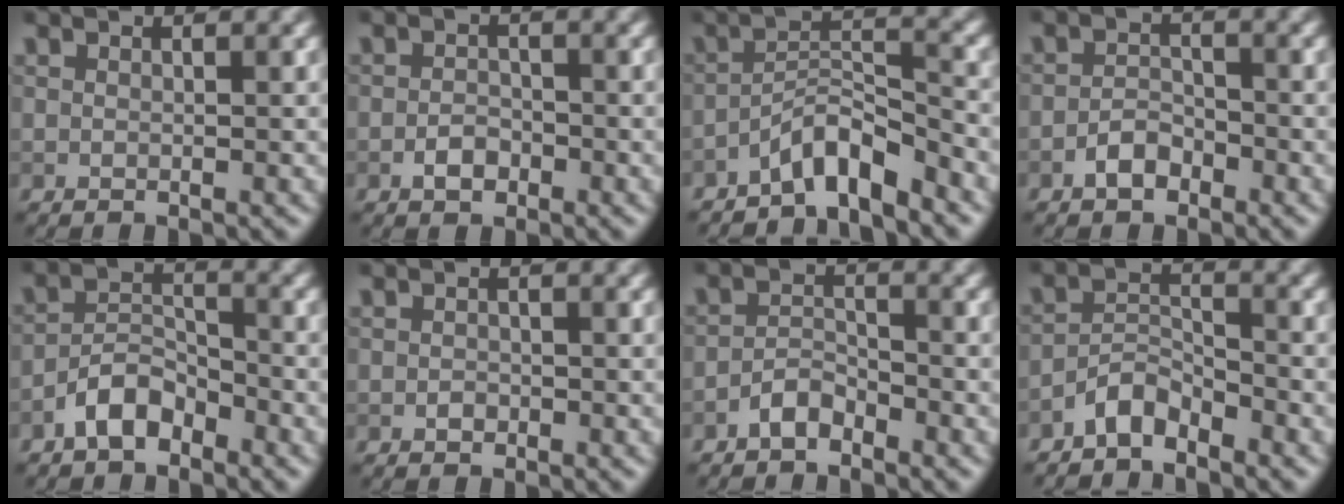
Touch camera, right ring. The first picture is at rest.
{"total": 1.7, "force": [-0.9, 1.0, 1.1], "torque": [-0.017, 0.002, -0.019]}
{"total": 4.7, "force": [-3.6, 0.8, 2.9], "torque": [-0.046, 0.012, -0.072]}
{"total": 2.1, "force": [-1.4, 1.1, 1.1], "torque": [-0.019, 0.006, -0.029]}
{"total": 3.5, "force": [-2.5, 1.5, 1.8], "torque": [-0.031, 0.012, -0.054]}
{"total": 0.7, "force": [-0.3, 0.5, 0.3], "torque": [-0.004, -0.002, -0.007]}
{"total": 2.0, "force": [-1.7, 0.8, 0.9], "torque": [-0.016, 0.009, -0.036]}
{"total": 2.7, "force": [-2.4, 0.8, 1.0], "torque": [-0.018, 0.010, -0.052]}